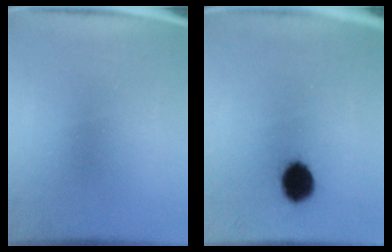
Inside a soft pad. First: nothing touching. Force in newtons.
{"total": 8.2}